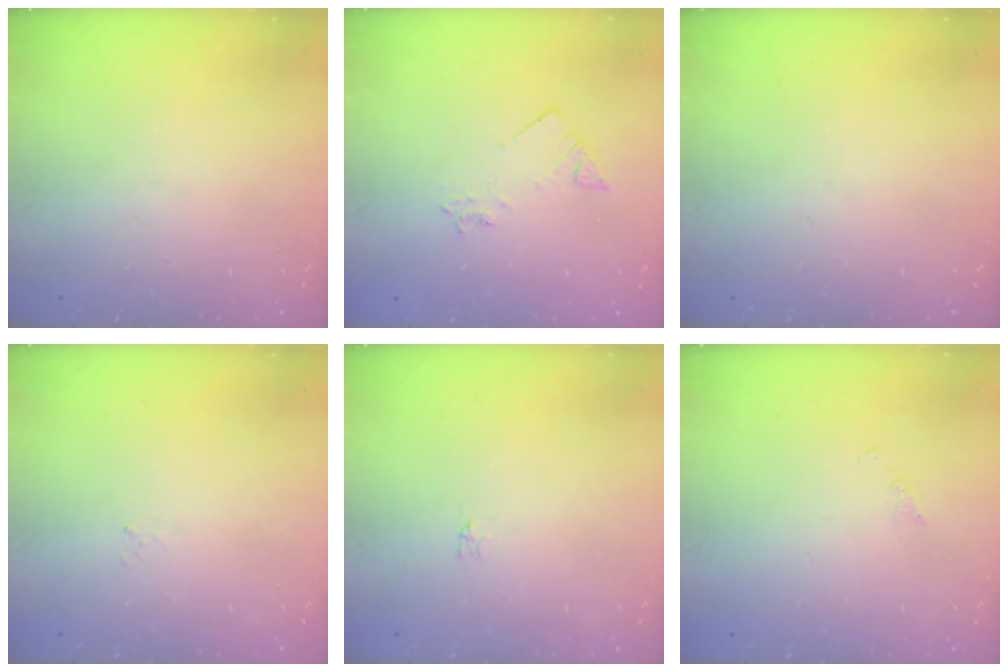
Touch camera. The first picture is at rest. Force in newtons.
{"total": 2.1, "press": 2.1, "slide": 0.4}
{"total": 0.0}
{"total": 1.5, "press": 1.5, "slide": 0.2}
{"total": 0.0}
{"total": 1.2, "press": 1.2, "slide": 0.2}